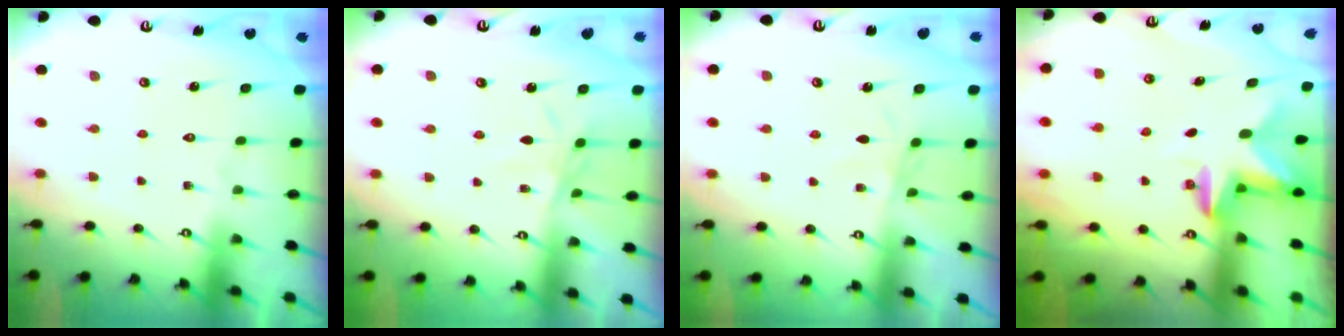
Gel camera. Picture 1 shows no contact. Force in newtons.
{"total": 5.2, "press": 5.2, "slide": 0.6}
{"total": 2.2, "press": 2.2, "slide": 0.4}
{"total": 2.7, "press": 2.6, "slide": 0.5}